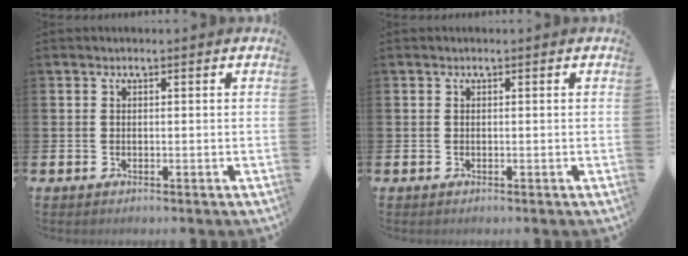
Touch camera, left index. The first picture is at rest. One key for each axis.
{"total": 0.0}